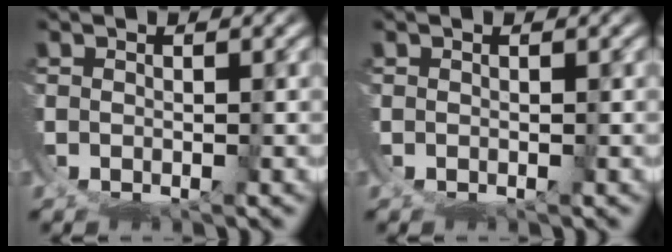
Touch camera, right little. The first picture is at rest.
{"total": 0.0}